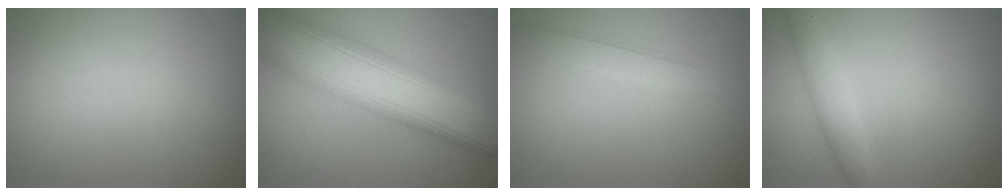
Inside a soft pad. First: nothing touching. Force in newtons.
{"total": 12.0, "press": 12.0, "slide": 0.6}
{"total": 2.2, "press": 2.2, "slide": 0.1}
{"total": 2.3, "press": 2.3, "slide": 0.0}